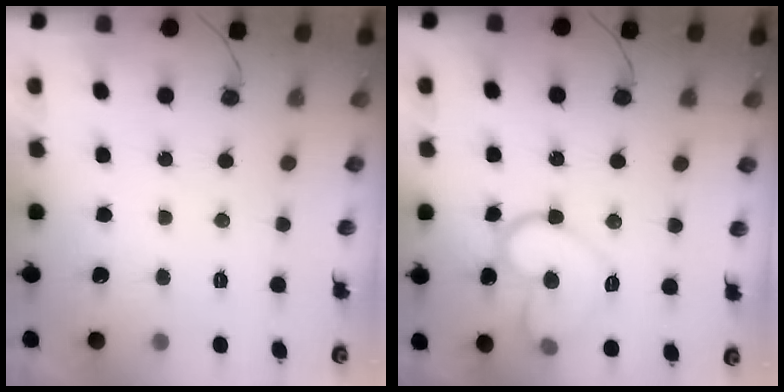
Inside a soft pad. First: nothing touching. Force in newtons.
{"total": 12.9, "press": 12.9, "slide": 0.6}